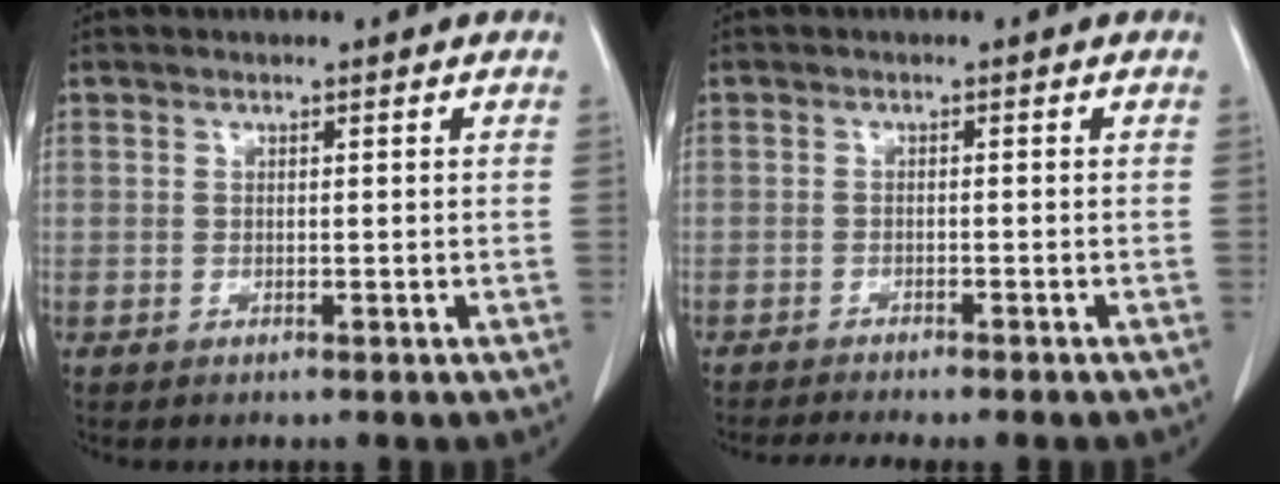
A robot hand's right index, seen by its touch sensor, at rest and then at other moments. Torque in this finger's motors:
{"motor_torque": [0.78, -0.75, 0.31, 0.07]}